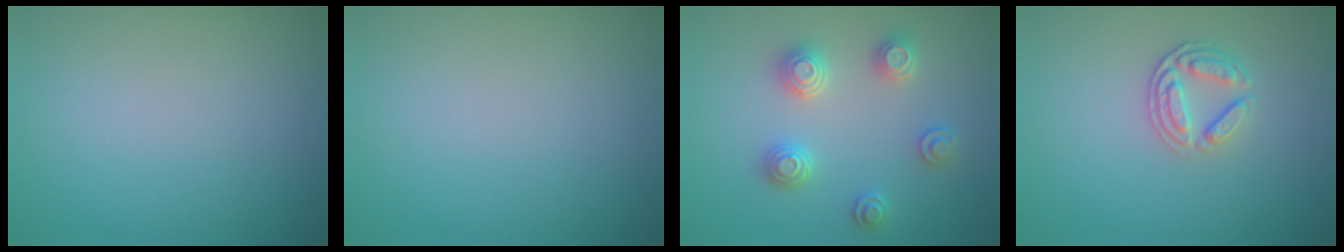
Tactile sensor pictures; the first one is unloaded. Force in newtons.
{"total": 0.0}
{"total": 2.9, "press": 2.8, "slide": 0.3}
{"total": 2.7, "press": 2.5, "slide": 1.0}